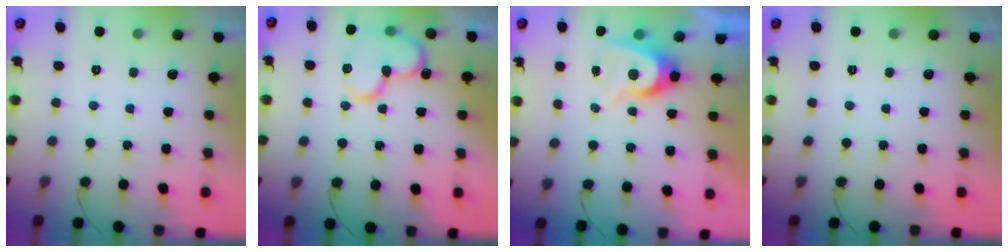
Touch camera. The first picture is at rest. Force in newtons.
{"total": 15.8, "press": 15.7, "slide": 1.8}
{"total": 7.2, "press": 7.2, "slide": 0.5}
{"total": 0.0}